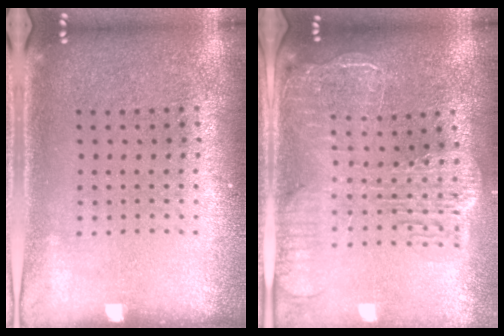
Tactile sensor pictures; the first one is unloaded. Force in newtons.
{"total": 2.7, "press": 2.3, "slide": 1.4}